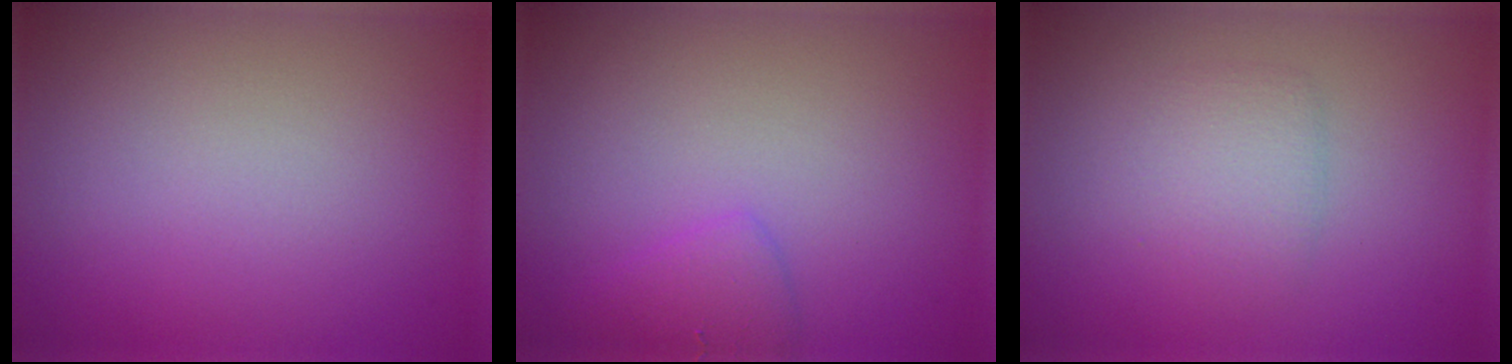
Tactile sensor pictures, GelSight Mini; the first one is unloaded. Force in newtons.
{"total": 1.6, "press": 1.6, "slide": 0.1}
{"total": 2.0, "press": 2.0, "slide": 0.1}